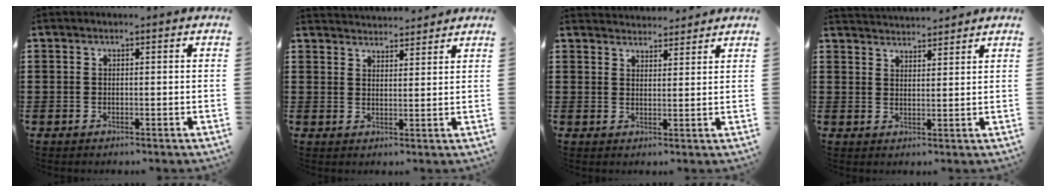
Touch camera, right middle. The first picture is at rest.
{"total": 3.2, "force": [3.1, 0.1, -0.5], "torque": [0.002, -0.011, 0.060]}
{"total": 3.0, "force": [3.0, 0.2, -0.3], "torque": [0.007, -0.010, 0.055]}
{"total": 3.0, "force": [3.0, -0.2, -0.4], "torque": [0.000, -0.010, 0.057]}